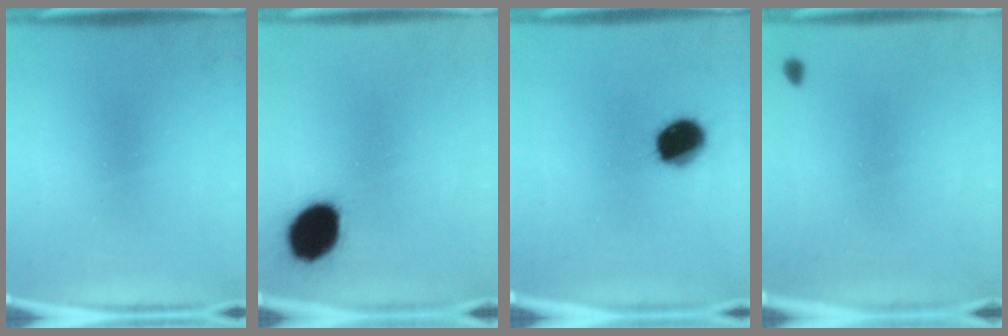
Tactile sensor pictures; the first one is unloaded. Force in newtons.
{"total": 13.9}
{"total": 10.5}
{"total": 0.8}